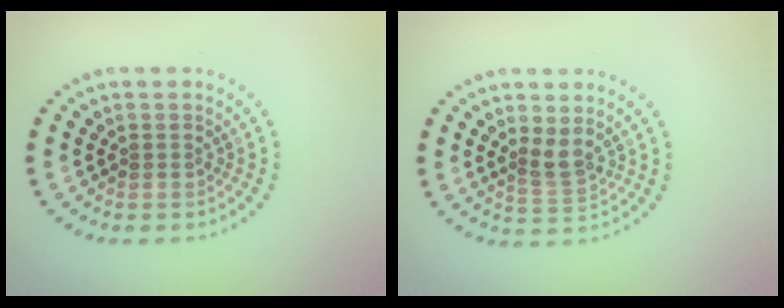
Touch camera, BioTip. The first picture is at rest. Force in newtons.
{"total": 2.0, "press": 1.6, "slide": 1.2}